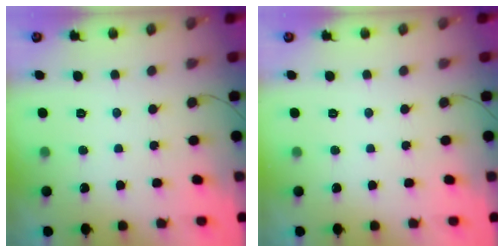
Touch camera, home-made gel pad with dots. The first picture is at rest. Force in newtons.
{"total": 0.0}